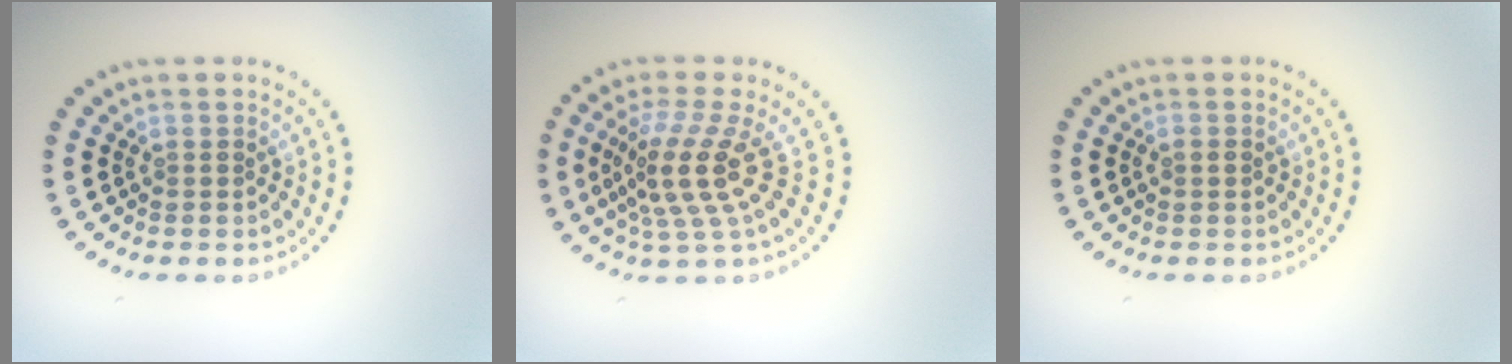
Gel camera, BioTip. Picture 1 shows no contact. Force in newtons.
{"total": 4.5, "press": 3.1, "slide": 3.2}
{"total": 0.8, "press": 0.8, "slide": 0.1}